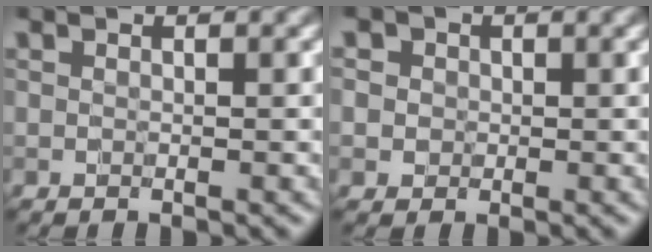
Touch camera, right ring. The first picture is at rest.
{"total": 2.3, "force": [0.7, 2.1, 0.6], "torque": [0.010, 0.009, 0.000]}